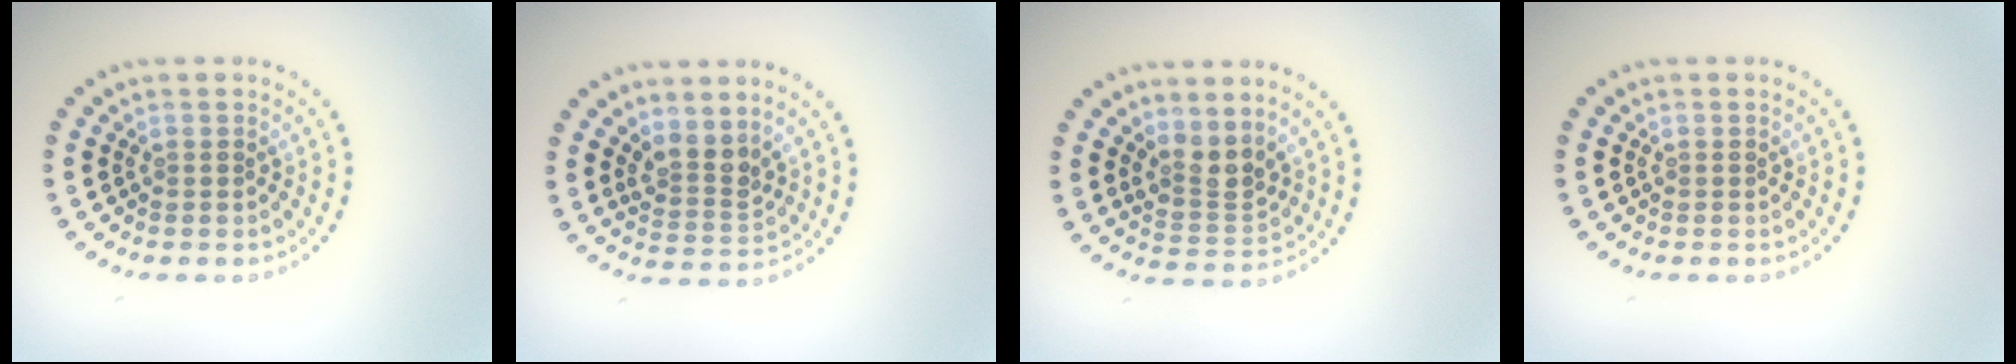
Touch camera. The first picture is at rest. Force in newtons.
{"total": 2.6, "press": 1.9, "slide": 1.7}
{"total": 2.6, "press": 2.0, "slide": 1.7}
{"total": 0.0}